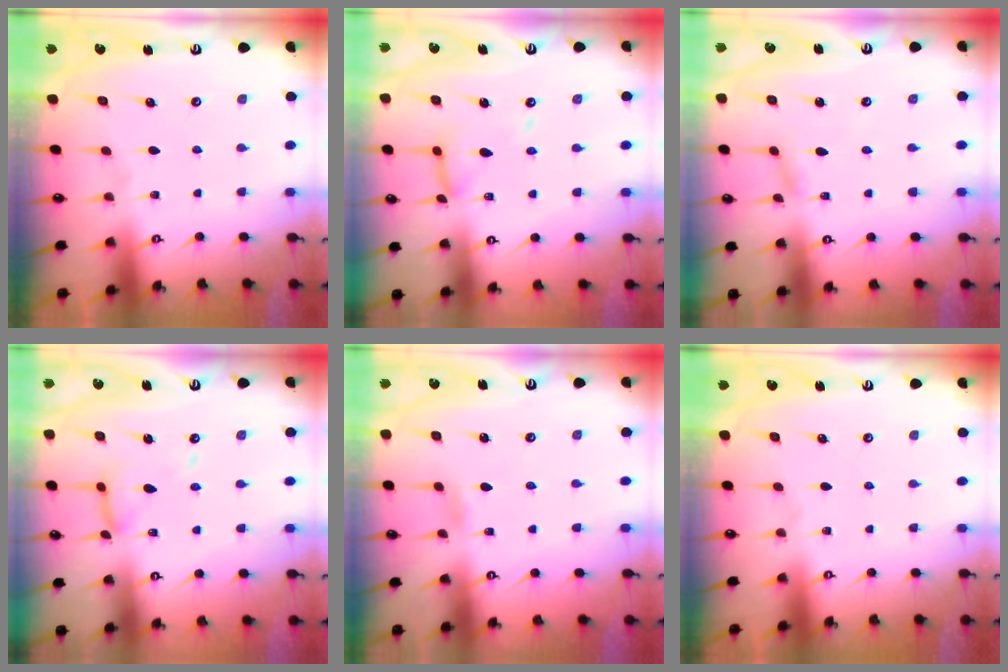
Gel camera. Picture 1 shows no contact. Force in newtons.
{"total": 11.6, "press": 11.6, "slide": 1.1}
{"total": 2.5, "press": 2.5, "slide": 0.1}
{"total": 11.6, "press": 11.6, "slide": 1.1}
{"total": 2.5, "press": 2.4, "slide": 0.3}
{"total": 0.0}